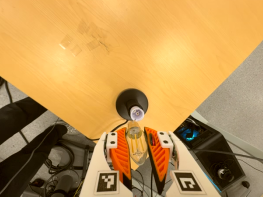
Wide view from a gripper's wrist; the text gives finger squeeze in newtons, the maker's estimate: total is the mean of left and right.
{"total": 22.7, "left": 24.6, "right": 20.8}